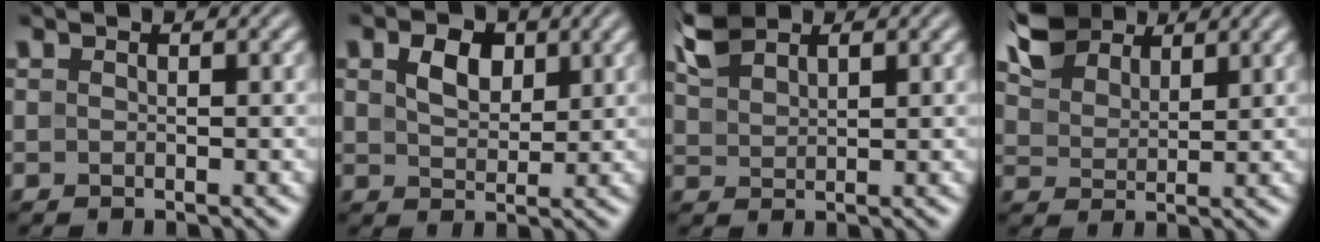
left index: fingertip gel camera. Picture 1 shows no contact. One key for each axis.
{"total": 3.4, "fx": 1.5, "fy": 2.2, "fz": 2.2, "tx": -0.046, "ty": 0.003, "tz": 0.025}
{"total": 3.2, "fx": 2.4, "fy": 1.4, "fz": 1.6, "tx": -0.042, "ty": 0.008, "tz": 0.053}
{"total": 5.0, "fx": 3.9, "fy": 2.6, "fz": 1.9, "tx": -0.053, "ty": 0.013, "tz": 0.075}